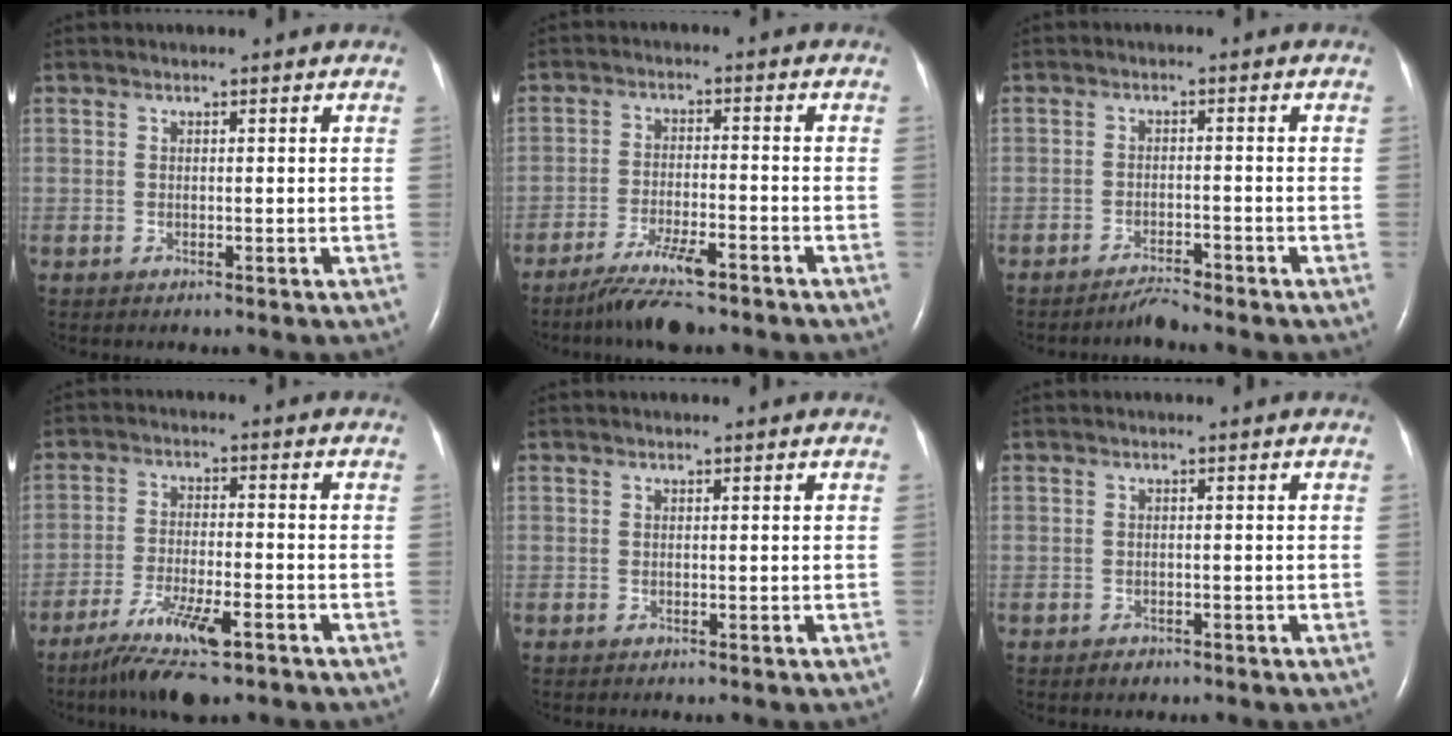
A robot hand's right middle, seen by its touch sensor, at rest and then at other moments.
{"total": 7.1, "force": [-5.4, 0.9, 4.4], "torque": [-0.090, -0.016, -0.096]}
{"total": 2.4, "force": [-2.3, -0.1, 0.5], "torque": [-0.010, -0.010, -0.041]}
{"total": 9.6, "force": [-6.0, 1.5, 7.3], "torque": [-0.143, -0.022, -0.101]}
{"total": 0.0}
{"total": 1.1, "force": [-0.8, 0.7, 0.3], "torque": [-0.009, 0.000, -0.011]}